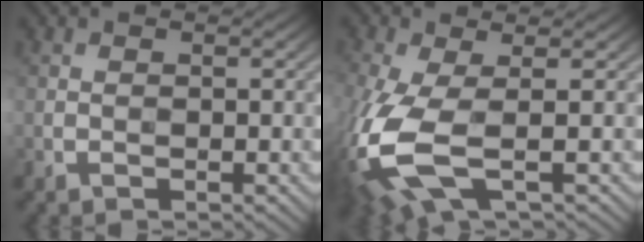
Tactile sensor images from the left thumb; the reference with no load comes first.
{"total": 10.7, "force": [-2.4, 4.6, 9.3], "torque": [-0.250, -0.023, -0.047]}